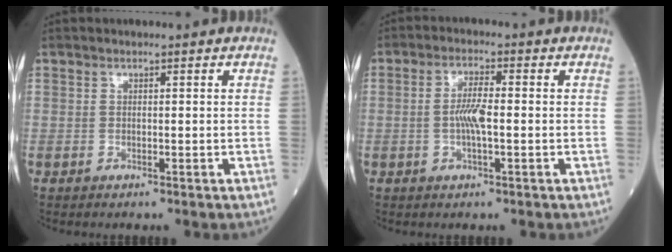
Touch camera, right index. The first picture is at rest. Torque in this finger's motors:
{"motor_torque": [0.91, -0.17, 0.48, 0.14]}